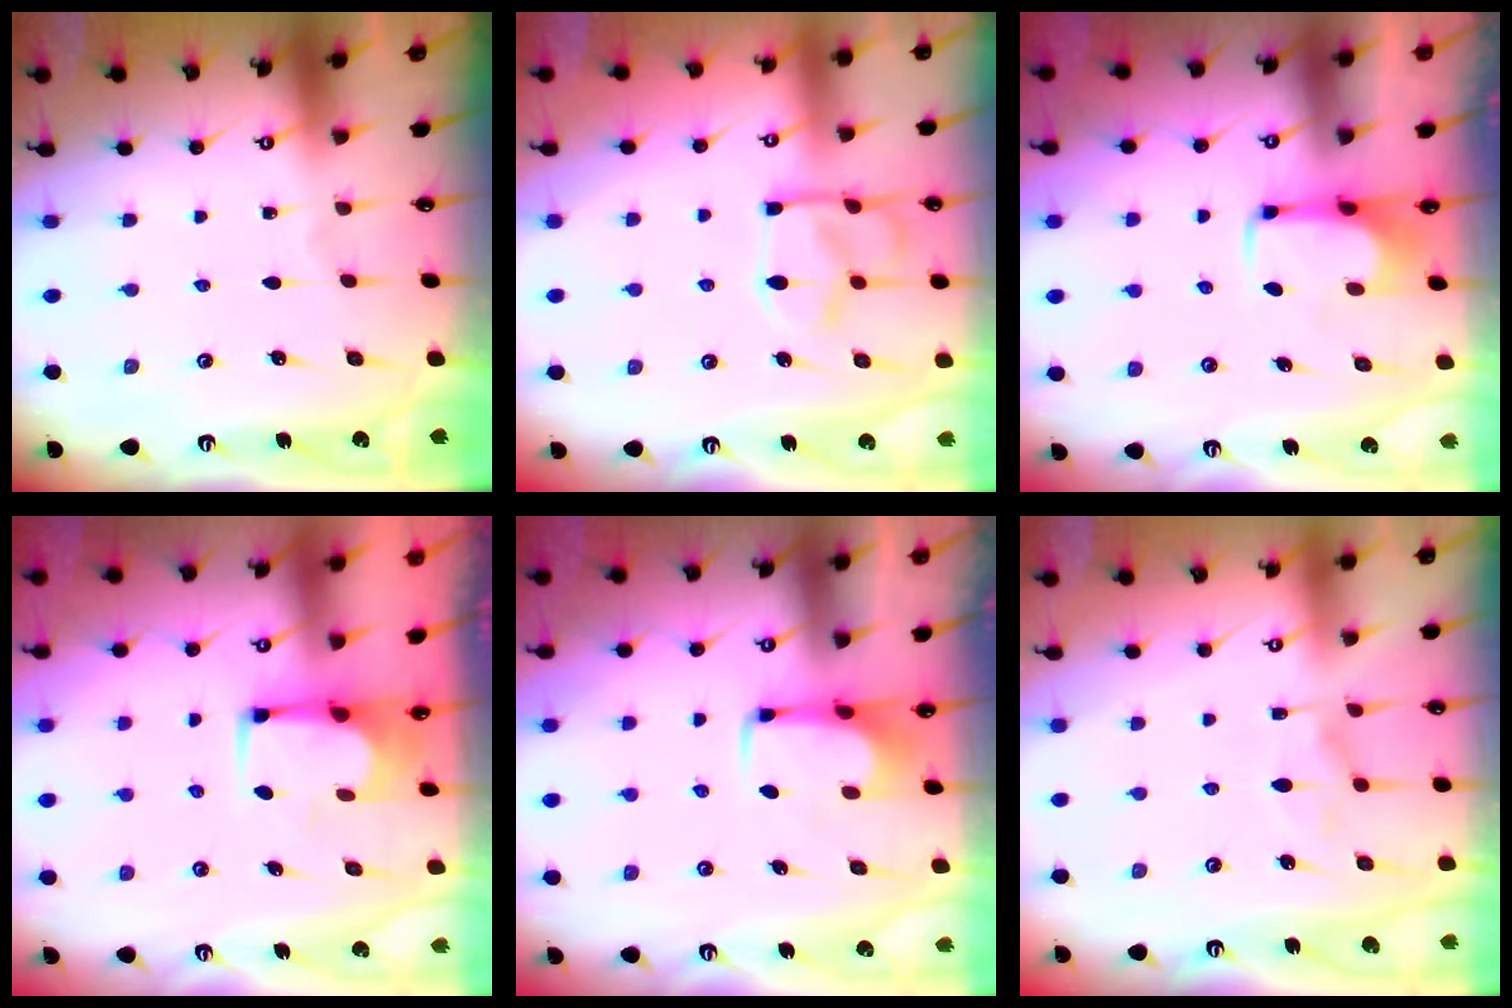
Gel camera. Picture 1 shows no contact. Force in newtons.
{"total": 13.2, "press": 13.1, "slide": 1.4}
{"total": 2.1, "press": 2.0, "slide": 0.4}
{"total": 1.8, "press": 1.7, "slide": 0.3}
{"total": 1.5, "press": 1.5, "slide": 0.5}
{"total": 3.4, "press": 3.1, "slide": 1.3}